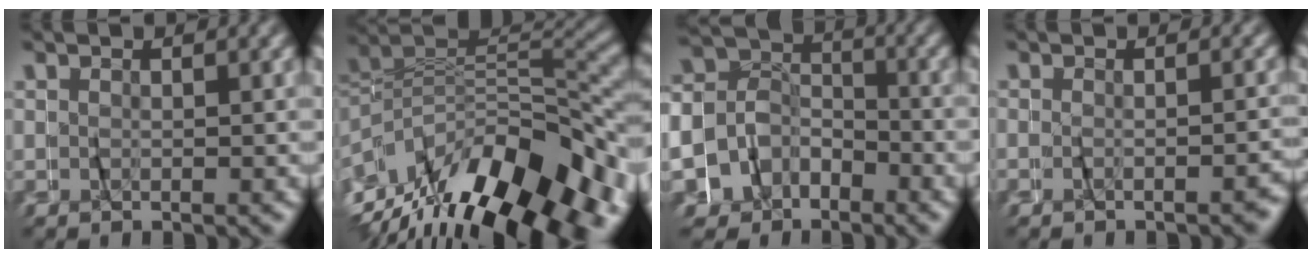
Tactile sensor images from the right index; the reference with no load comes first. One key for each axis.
{"total": 16.0, "fx": -6.5, "fy": 9.1, "fz": 11.4, "tx": -0.191, "ty": -0.005, "tz": -0.100}
{"total": 11.0, "fx": -3.6, "fy": 9.9, "fz": 3.2, "tx": -0.094, "ty": -0.023, "tz": -0.075}
{"total": 1.7, "fx": -1.5, "fy": -0.8, "fz": 0.3, "tx": -0.003, "ty": 0.003, "tz": -0.026}